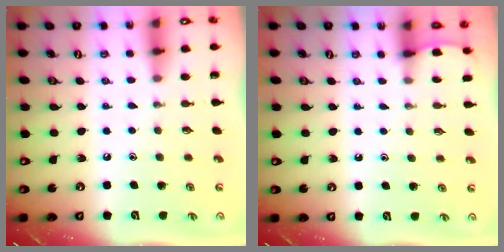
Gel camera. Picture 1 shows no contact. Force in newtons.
{"total": 2.2, "press": 2.2, "slide": 0.2}